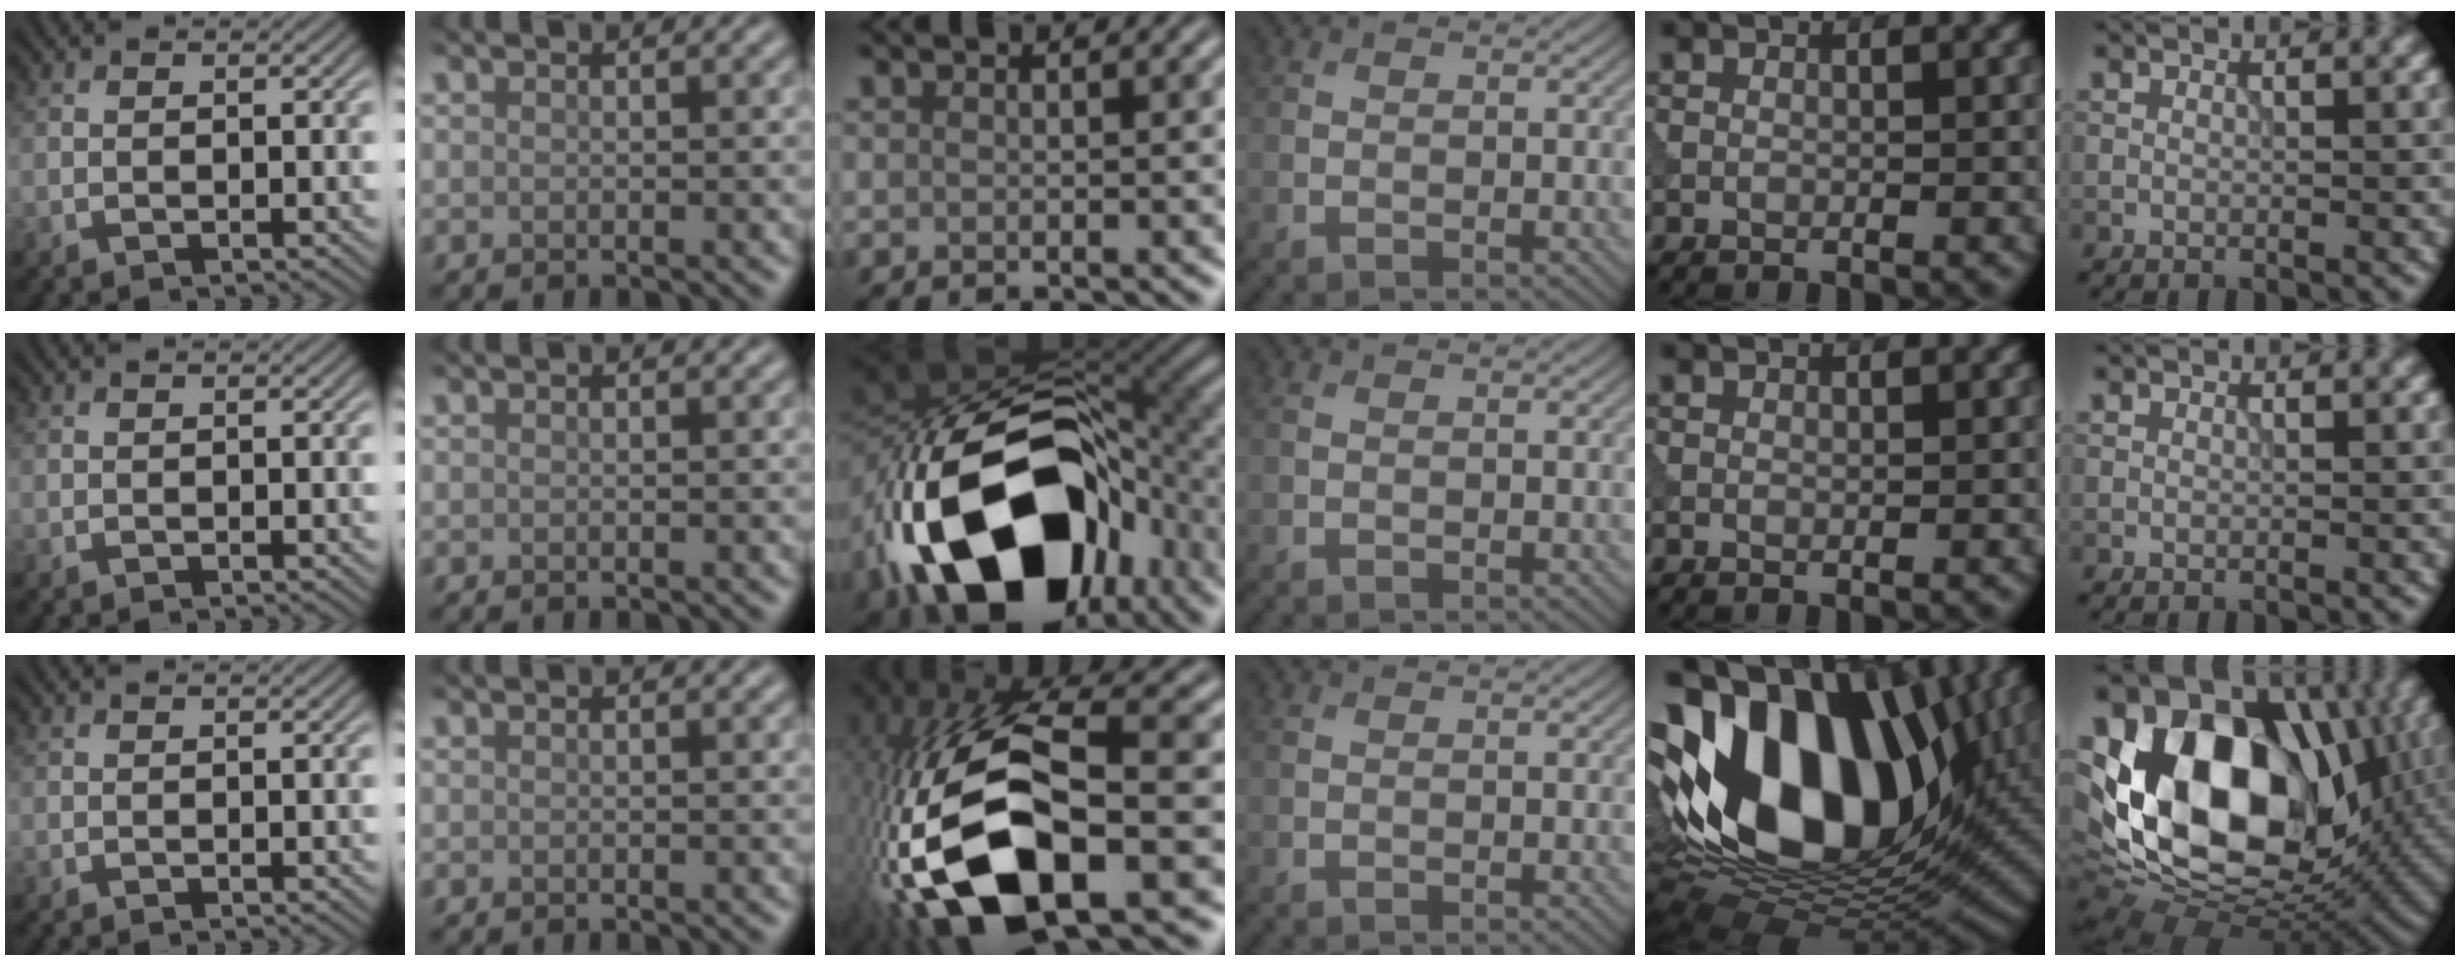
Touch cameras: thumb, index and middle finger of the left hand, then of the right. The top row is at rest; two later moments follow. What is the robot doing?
{"motion": "insert", "object": "power adapter"}